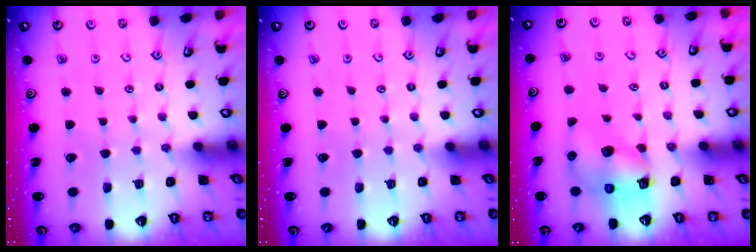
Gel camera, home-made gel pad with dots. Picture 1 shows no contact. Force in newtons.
{"total": 0.0}
{"total": 7.8, "press": 7.7, "slide": 1.0}